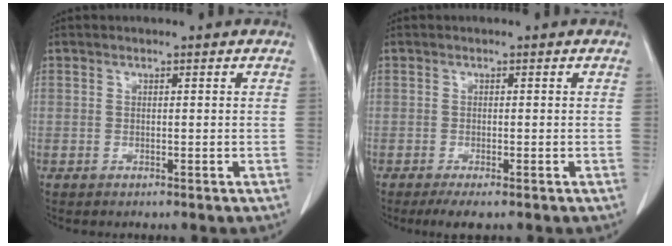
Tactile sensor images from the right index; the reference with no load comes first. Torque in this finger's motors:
{"motor_torque": [-0.03, -0.07, 0.03, 0.04]}